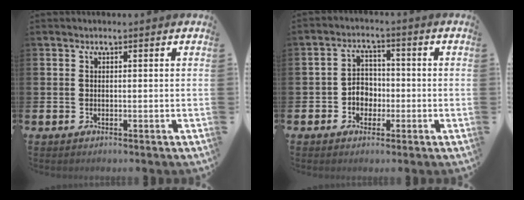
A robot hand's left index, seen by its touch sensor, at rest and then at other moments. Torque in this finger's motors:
{"motor_torque": [0.16, 0.21, 0.06, 0.03]}